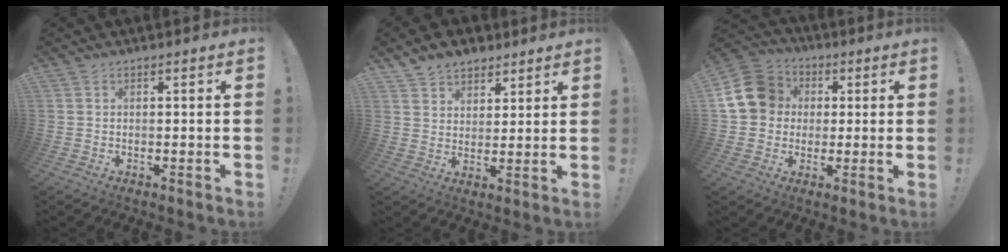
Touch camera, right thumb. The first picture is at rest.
{"total": 7.6, "force": [5.9, 4.7, 1.4], "torque": [-0.015, -0.044, 0.112]}
{"total": 15.7, "force": [2.7, 13.5, 7.5], "torque": [-0.129, 0.005, 0.060]}